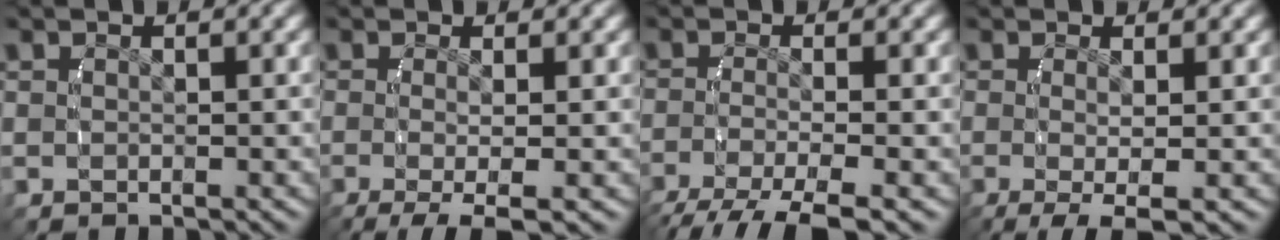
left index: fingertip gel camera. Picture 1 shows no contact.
{"total": 5.6, "force": [-3.4, 1.8, 4.1], "torque": [-0.076, -0.028, -0.034]}
{"total": 5.8, "force": [-3.7, 2.2, 4.0], "torque": [-0.080, -0.028, -0.038]}
{"total": 5.2, "force": [-2.8, 1.7, 4.0], "torque": [-0.077, -0.028, -0.025]}